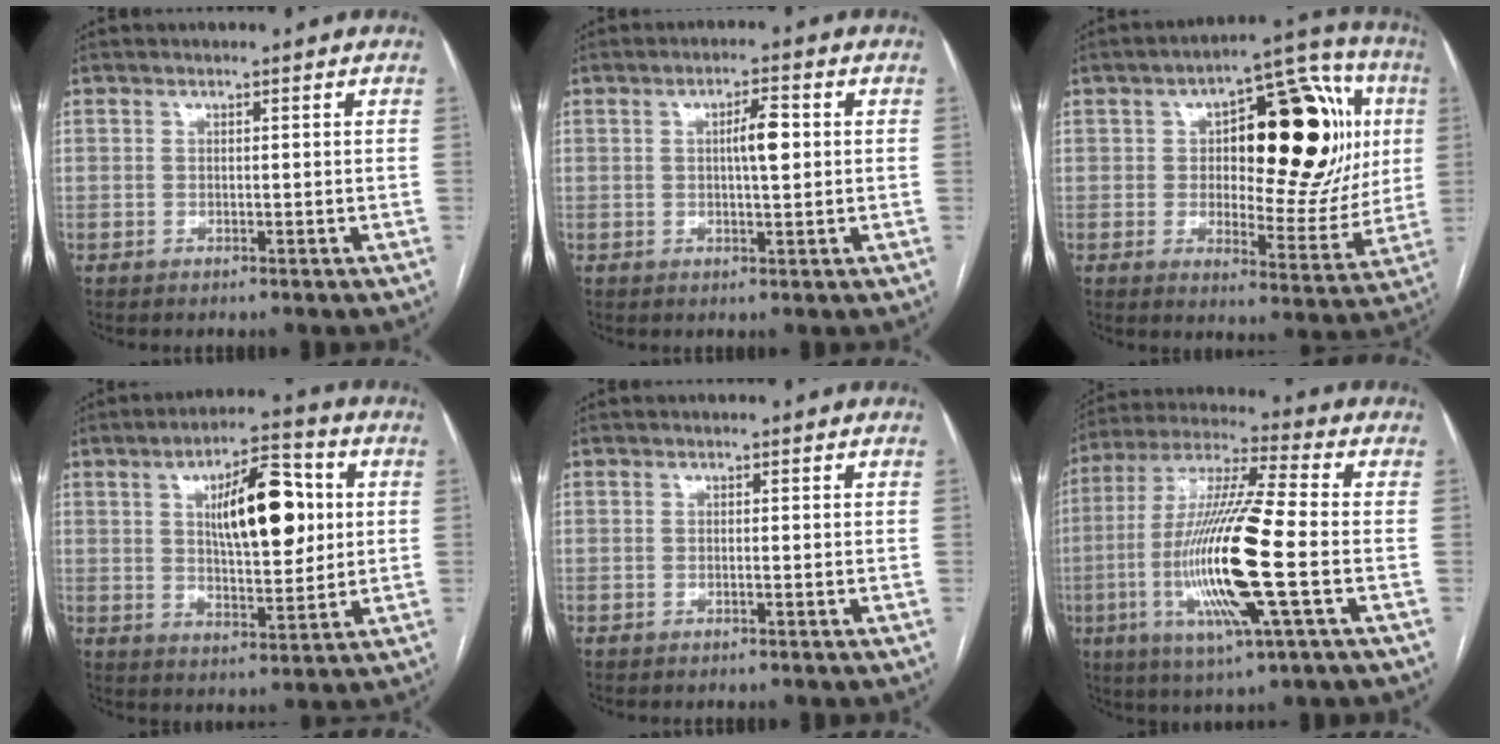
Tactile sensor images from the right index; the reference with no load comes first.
{"total": 4.1, "force": [0.5, 0.7, 4.0], "torque": [-0.067, 0.005, 0.006]}
{"total": 23.5, "force": [4.6, 9.8, 20.9], "torque": [-0.284, 0.038, 0.069]}
{"total": 13.1, "force": [2.9, 4.4, 11.9], "torque": [-0.187, 0.016, 0.048]}
{"total": 0.0}
{"total": 18.9, "force": [-4.0, 1.0, 18.4], "torque": [-0.381, -0.015, -0.077]}